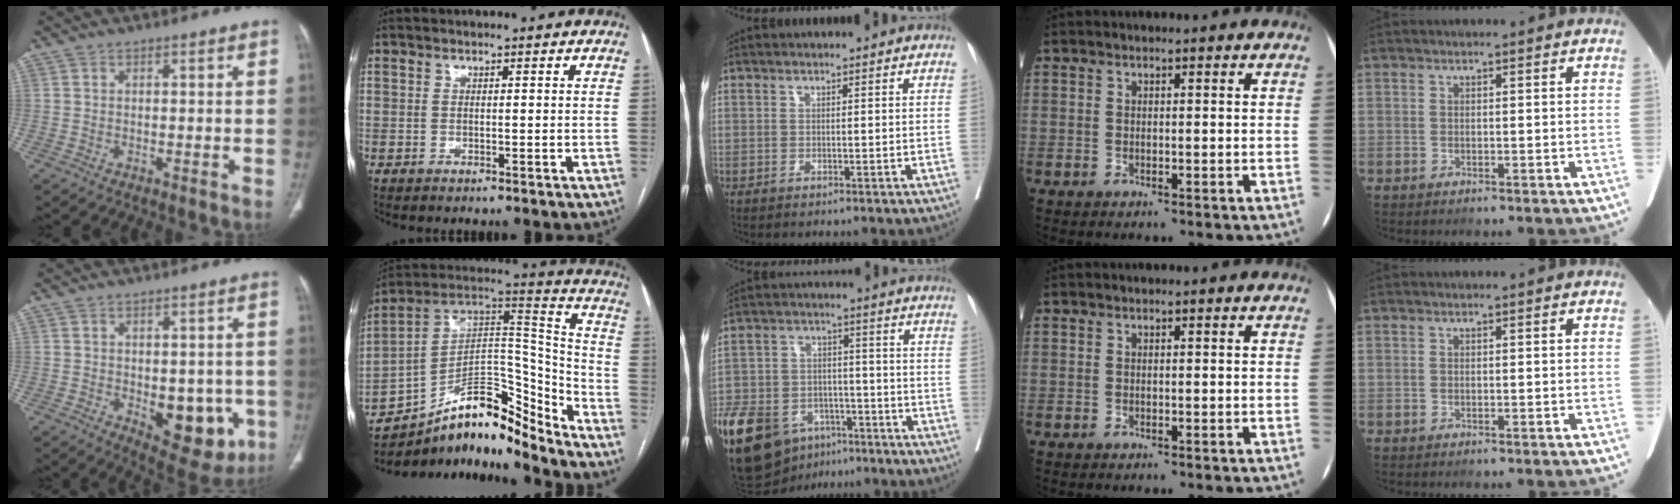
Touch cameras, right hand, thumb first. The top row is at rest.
{"thumb": {"total": 13.0, "force": [-3.2, 7.4, 10.2], "torque": [-0.085, -0.004, -0.023]}, "index": {"total": 16.4, "force": [-12.5, 5.1, 9.3], "torque": [-0.143, 0.068, -0.208]}, "middle": {"total": 19.8, "force": [-11.5, 12.0, 10.7], "torque": [-0.259, -0.001, -0.191]}}